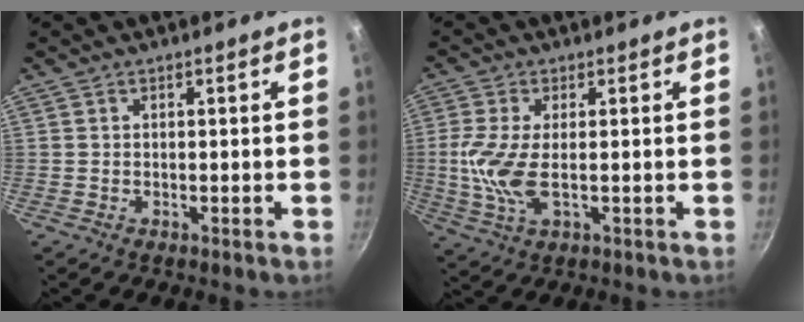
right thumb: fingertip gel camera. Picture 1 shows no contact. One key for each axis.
{"total": 7.9, "fx": -0.2, "fy": 3.1, "fz": 7.2, "tx": -0.167, "ty": -0.004, "tz": -0.006}